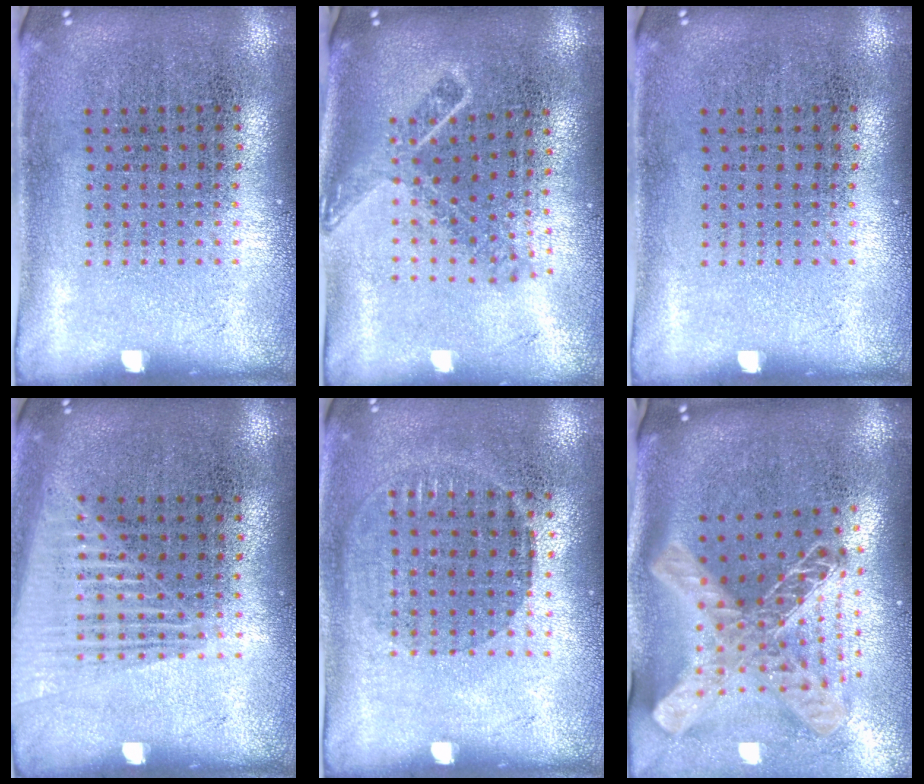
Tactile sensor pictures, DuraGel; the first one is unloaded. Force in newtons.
{"total": 1.7, "press": 1.3, "slide": 1.2}
{"total": 0.0}
{"total": 1.3, "press": 1.3, "slide": 0.4}
{"total": 0.9, "press": 0.8, "slide": 0.4}
{"total": 2.9, "press": 2.0, "slide": 2.0}